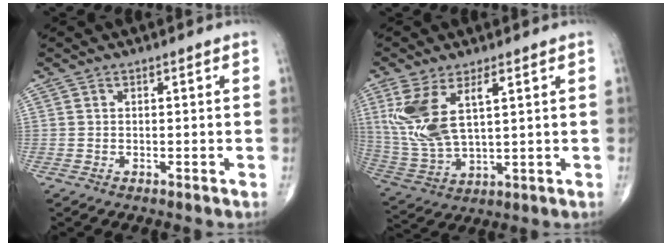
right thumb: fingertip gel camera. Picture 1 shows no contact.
{"total": 11.9, "force": [3.9, 5.0, 10.1], "torque": [-0.224, -0.013, 0.093]}